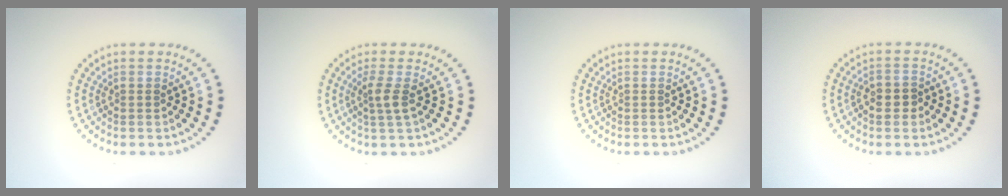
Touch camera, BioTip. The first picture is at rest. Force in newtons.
{"total": 1.8, "press": 1.4, "slide": 1.1}
{"total": 0.0}
{"total": 1.5, "press": 1.5, "slide": 0.4}